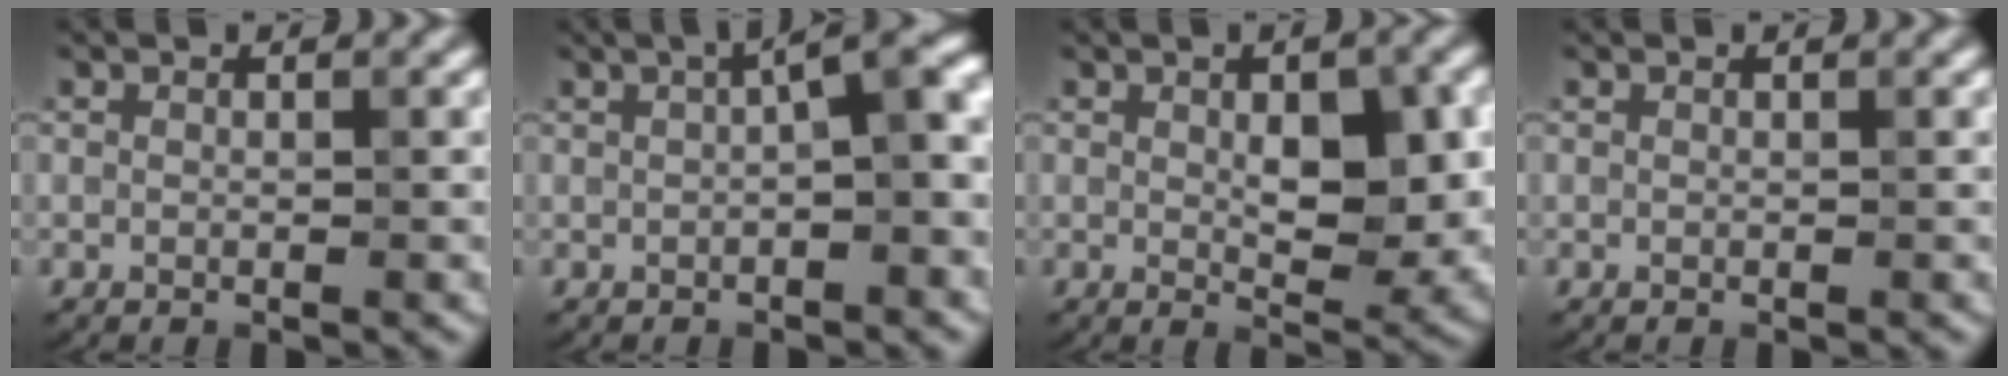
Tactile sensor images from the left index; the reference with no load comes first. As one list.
[{"total": 5.2, "force": [0.6, 1.2, 5.0], "torque": [-0.059, 0.018, 0.006]}, {"total": 6.3, "force": [0.8, 2.9, 5.6], "torque": [-0.076, -0.004, 0.018]}, {"total": 0.0}]